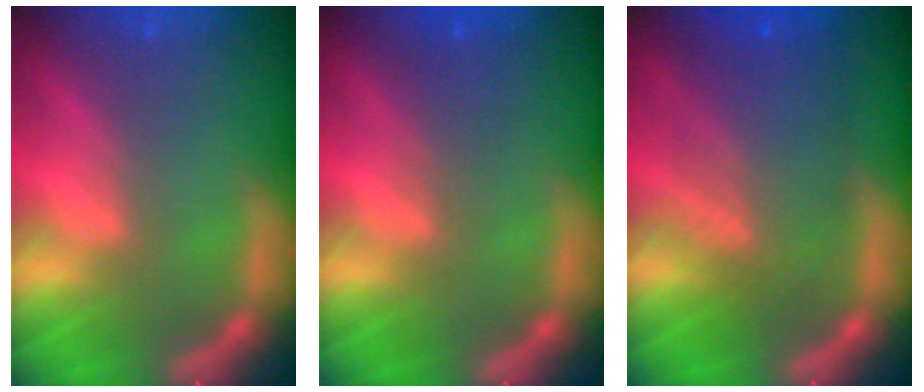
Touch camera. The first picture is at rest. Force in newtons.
{"total": 2.0}
{"total": 8.1}